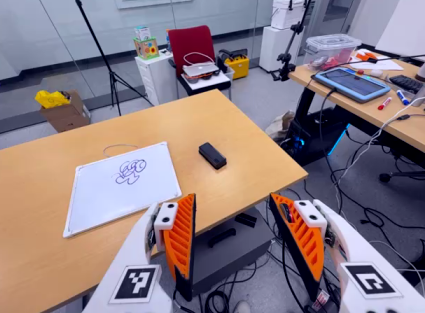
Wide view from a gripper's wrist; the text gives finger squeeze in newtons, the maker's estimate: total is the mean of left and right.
{"total": 0.0}